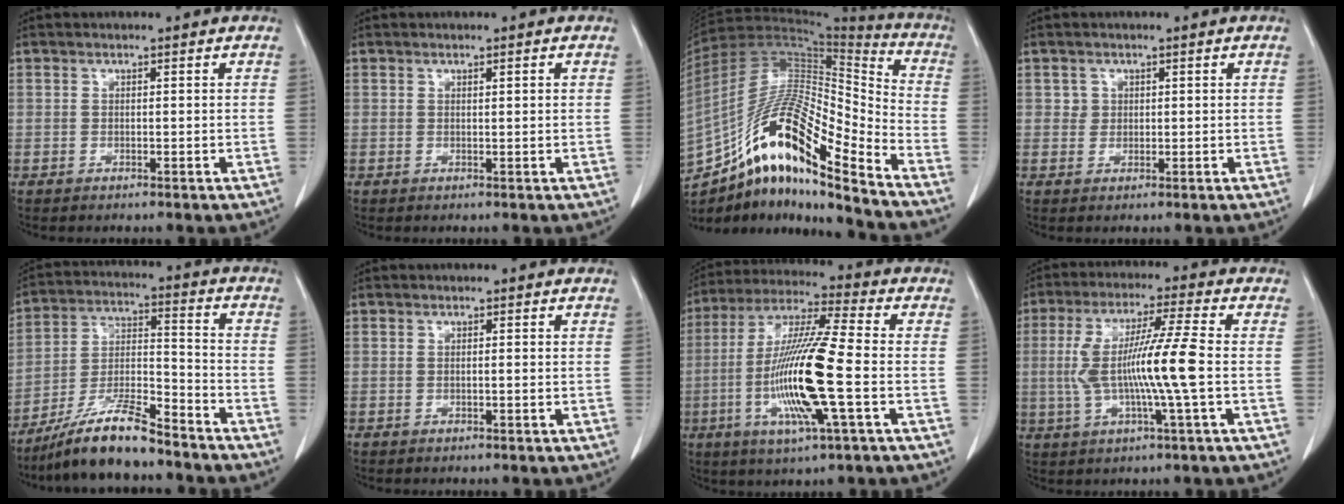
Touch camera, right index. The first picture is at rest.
{"total": 0.7, "force": [0.3, 0.0, 0.6], "torque": [-0.011, 0.001, 0.005]}
{"total": 21.4, "force": [-13.6, 3.6, 16.1], "torque": [-0.311, 0.009, -0.242]}
{"total": 1.4, "force": [0.5, 1.3, 0.1], "torque": [0.010, 0.001, 0.004]}
{"total": 12.6, "force": [-10.2, 1.8, 7.3], "torque": [-0.141, -0.003, -0.186]}
{"total": 0.5, "force": [0.0, 0.1, 0.5], "torque": [-0.012, -0.001, 0.000]}
{"total": 16.5, "force": [-3.5, 0.6, 16.1], "torque": [-0.326, -0.012, -0.071]}
{"total": 11.8, "force": [-0.8, -0.5, 11.8], "torque": [-0.235, 0.004, -0.018]}